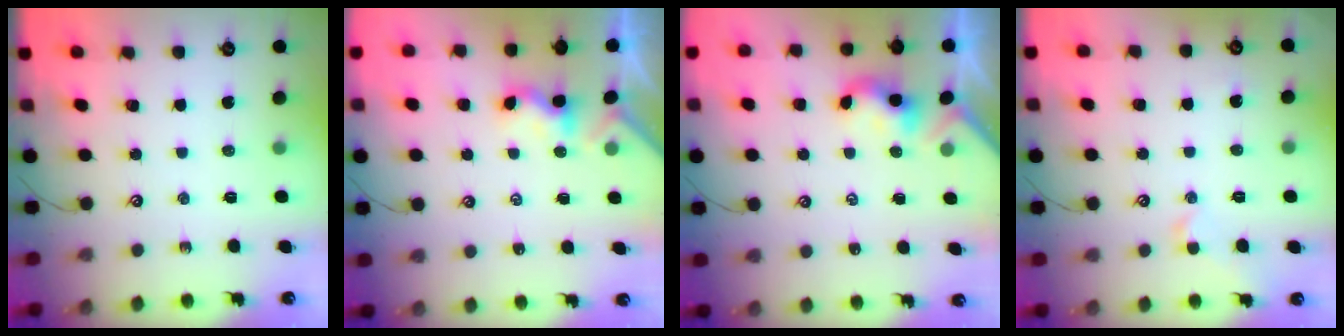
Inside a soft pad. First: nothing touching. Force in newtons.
{"total": 1.7, "press": 1.6, "slide": 0.5}
{"total": 2.4, "press": 2.4, "slide": 0.2}
{"total": 2.1, "press": 2.0, "slide": 0.6}